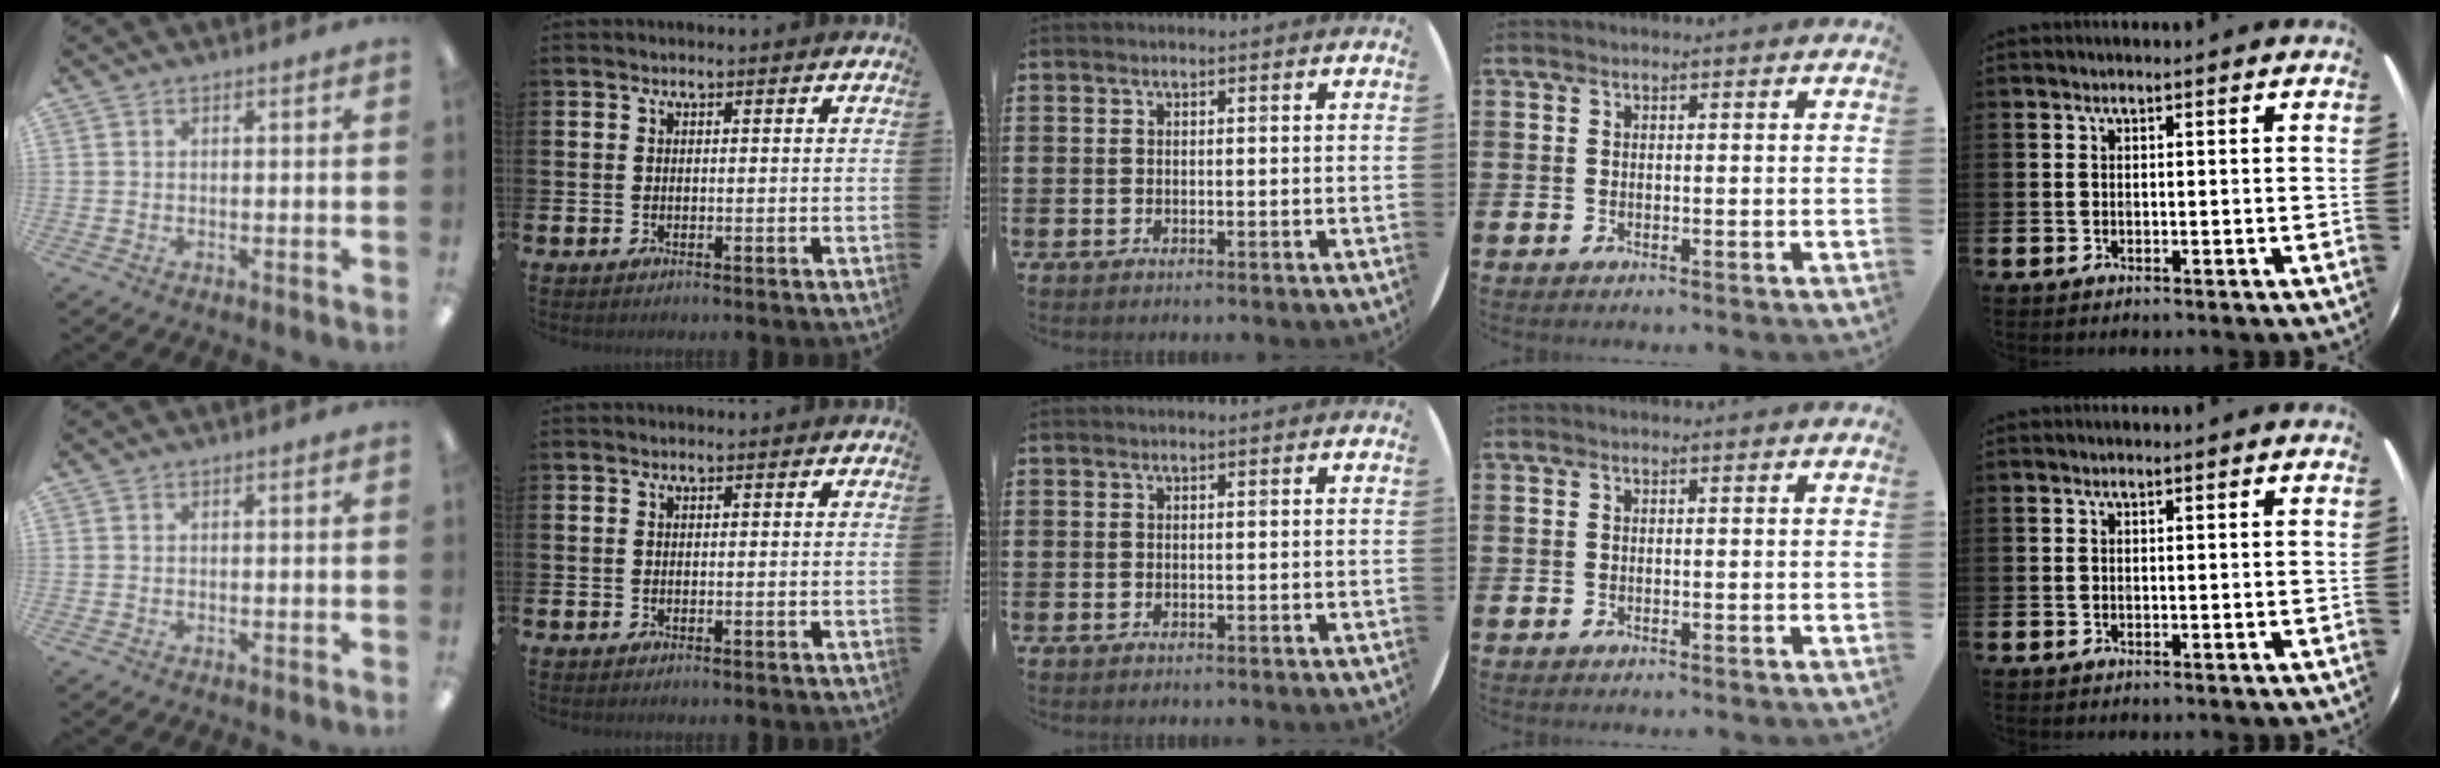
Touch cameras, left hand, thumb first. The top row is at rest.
{}